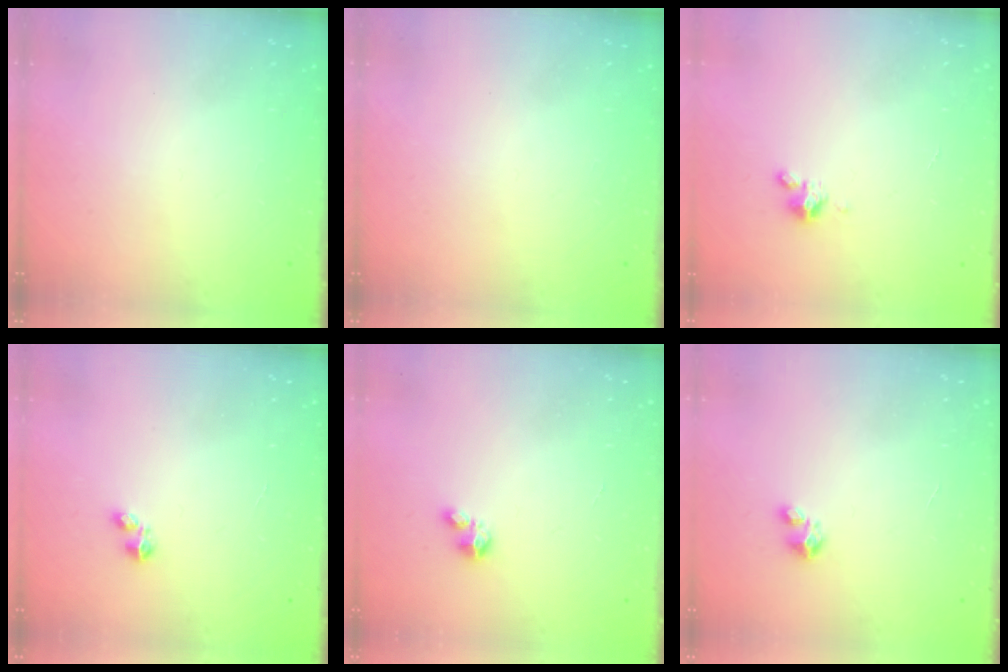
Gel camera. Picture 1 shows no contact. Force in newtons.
{"total": 0.0}
{"total": 3.4, "press": 3.4, "slide": 0.3}
{"total": 2.4, "press": 2.4, "slide": 0.3}
{"total": 1.9, "press": 1.9, "slide": 0.1}
{"total": 1.7, "press": 1.7, "slide": 0.1}